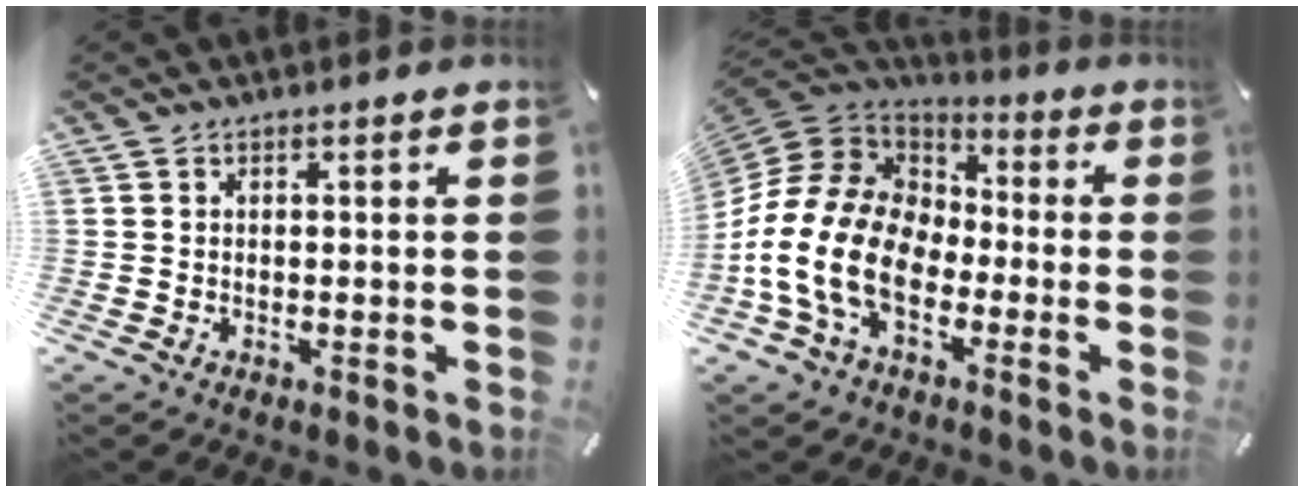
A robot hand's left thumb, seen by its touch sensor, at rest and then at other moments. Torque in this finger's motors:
{"motor_torque": [-0.03, 3.26, 0.74, 0.26, 0.86]}